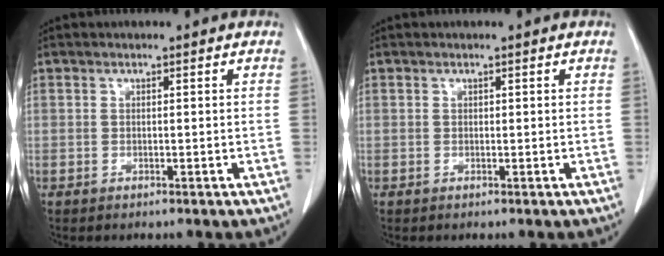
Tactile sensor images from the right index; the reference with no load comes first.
{"total": 0.0}